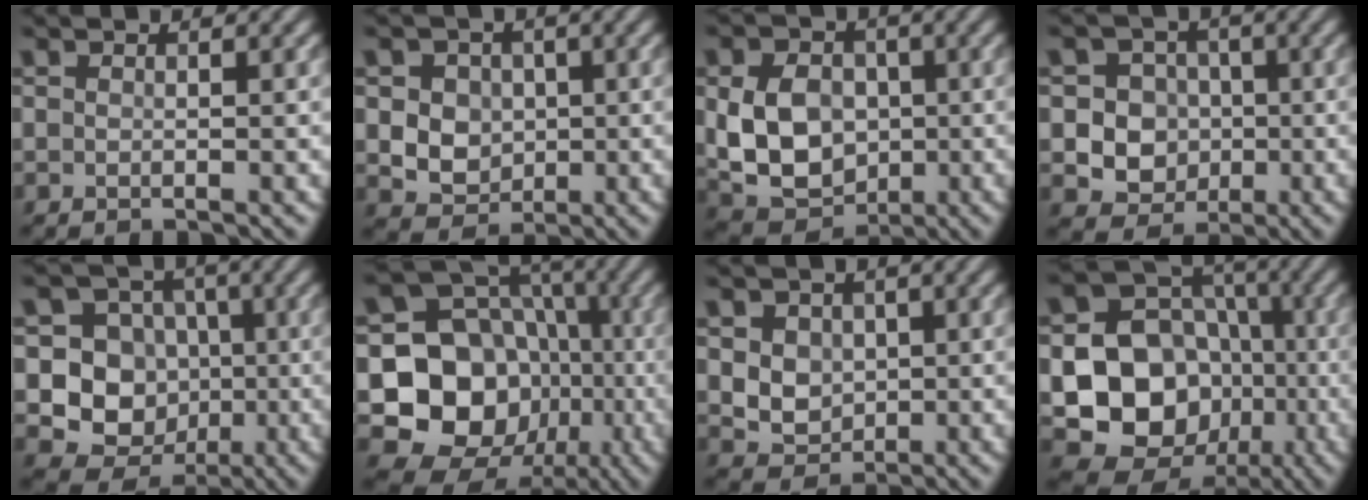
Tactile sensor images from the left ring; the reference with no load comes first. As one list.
[{"total": 5.6, "force": [0.9, 4.8, 2.7], "torque": [-0.043, 0.013, 0.011]}, {"total": 7.7, "force": [-0.3, 6.0, 4.9], "torque": [-0.102, -0.006, -0.008]}, {"total": 5.9, "force": [-0.5, 5.4, 2.1], "torque": [-0.021, 0.018, -0.032]}, {"total": 8.6, "force": [-0.7, 8.0, 3.1], "torque": [-0.044, 0.010, -0.034]}, {"total": 14.1, "force": [-2.7, 11.9, 7.2], "torque": [-0.126, -0.013, -0.066]}, {"total": 5.0, "force": [1.2, 4.2, 2.5], "torque": [-0.051, 0.010, 0.023]}, {"total": 14.7, "force": [-2.9, 12.5, 7.0], "torque": [-0.129, -0.016, -0.069]}]